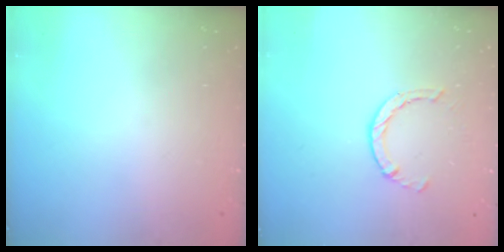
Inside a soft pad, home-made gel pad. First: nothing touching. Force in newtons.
{"total": 2.9, "press": 2.8, "slide": 0.4}